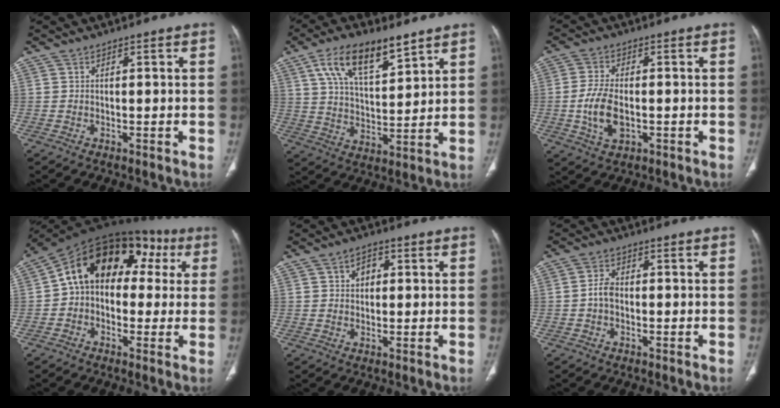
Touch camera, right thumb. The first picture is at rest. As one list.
[{"total": 14.0, "force": [8.2, 5.7, 9.7], "torque": [-0.152, -0.029, 0.154]}, {"total": 7.8, "force": [-1.3, 4.4, 6.3], "torque": [-0.131, 0.001, -0.022]}, {"total": 18.7, "force": [3.9, 12.5, 13.4], "torque": [-0.161, 0.055, 0.045]}, {"total": 3.6, "force": [1.1, 2.6, 2.2], "torque": [-0.019, 0.002, 0.015]}, {"total": 2.9, "force": [-0.6, 1.9, 2.1], "torque": [-0.034, 0.009, -0.017]}]